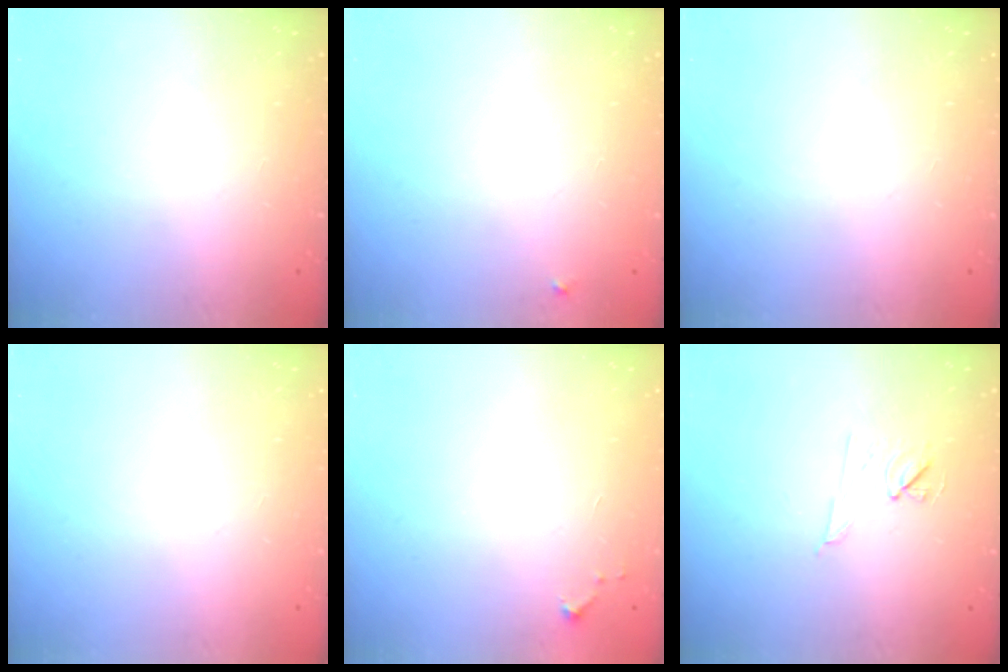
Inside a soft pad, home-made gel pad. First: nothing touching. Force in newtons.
{"total": 3.3, "press": 3.3, "slide": 0.4}
{"total": 0.0}
{"total": 0.0}
{"total": 3.5, "press": 3.5, "slide": 0.3}
{"total": 6.7, "press": 6.5, "slide": 1.7}